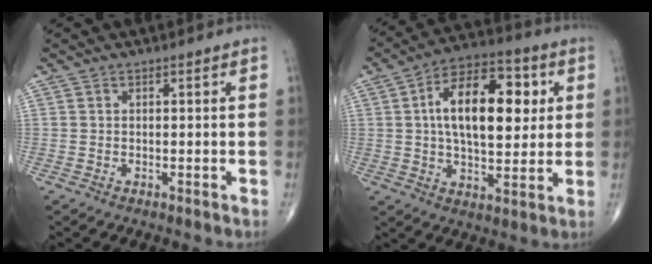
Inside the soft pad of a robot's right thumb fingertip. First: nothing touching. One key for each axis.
{"total": 18.2, "fx": 3.4, "fy": 9.4, "fz": 15.2, "tx": -0.217, "ty": 0.011, "tz": 0.047}